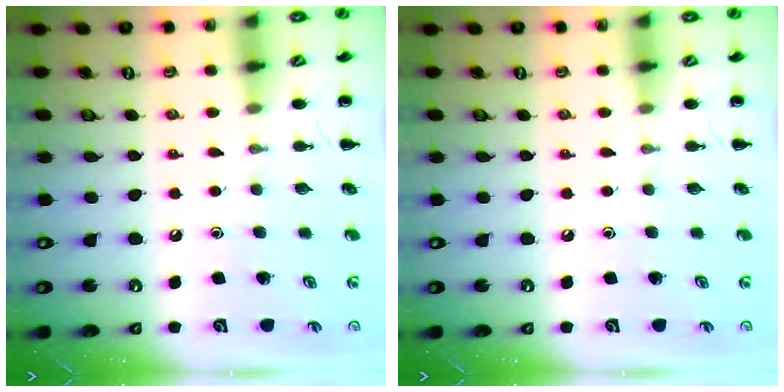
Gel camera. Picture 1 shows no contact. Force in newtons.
{"total": 0.0}